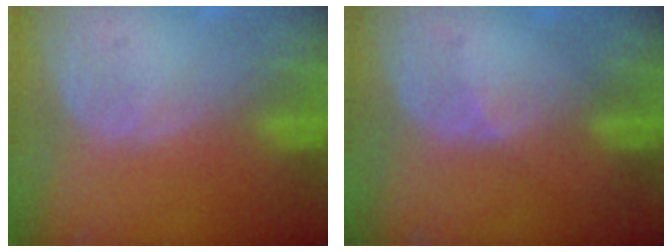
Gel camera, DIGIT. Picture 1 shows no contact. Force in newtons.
{"total": 1.8, "press": 1.2, "slide": 1.3}